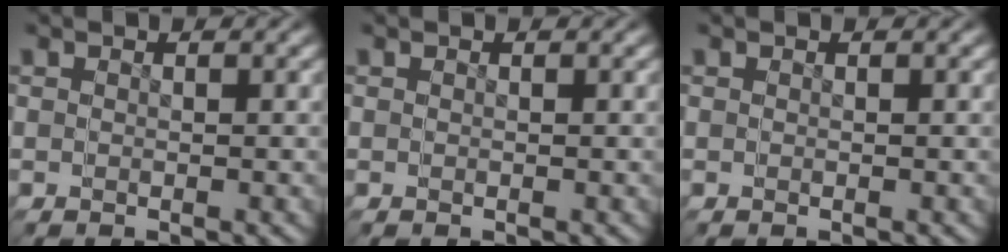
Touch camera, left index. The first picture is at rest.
{"total": 0.0}
{"total": 0.0}